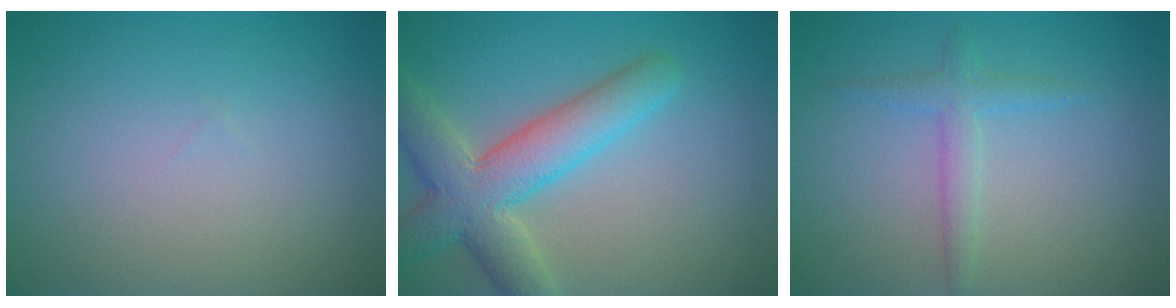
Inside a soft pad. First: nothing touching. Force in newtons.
{"total": 5.6, "press": 5.6, "slide": 0.6}
{"total": 1.8, "press": 1.8, "slide": 0.1}